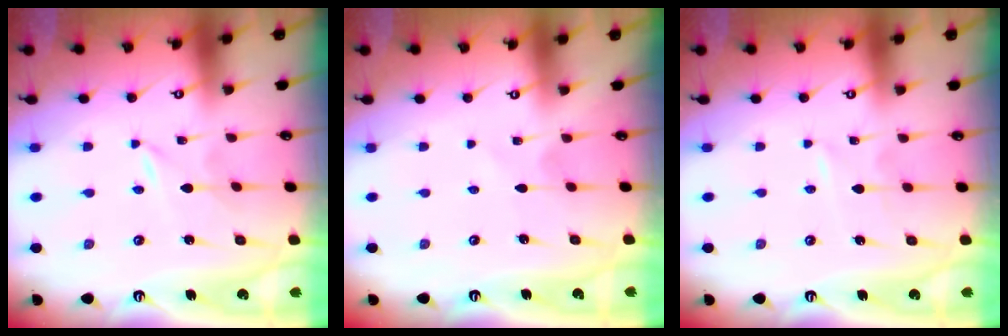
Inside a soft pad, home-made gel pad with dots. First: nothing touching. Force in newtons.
{"total": 1.3, "press": 1.3, "slide": 0.1}
{"total": 1.6, "press": 1.6, "slide": 0.2}